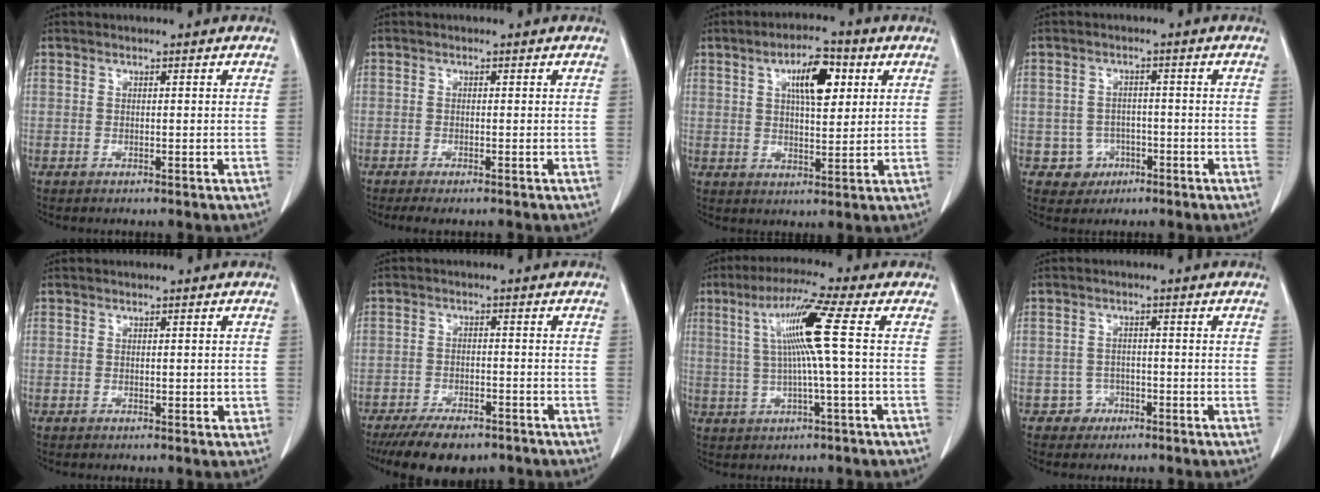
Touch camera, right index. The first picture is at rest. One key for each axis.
{"total": 3.3, "fx": -2.8, "fy": 0.6, "fz": 1.8, "tx": -0.023, "ty": -0.007, "tz": -0.037}
{"total": 8.1, "fx": 3.0, "fy": 2.7, "fz": 7.0, "tx": -0.117, "ty": 0.011, "tz": 0.050}
{"total": 3.8, "fx": -1.4, "fy": 3.5, "fz": -0.1, "tx": 0.010, "ty": 0.015, "tz": -0.013}
{"total": 1.5, "fx": -0.1, "fy": 0.8, "fz": 1.2, "tx": -0.017, "ty": 0.000, "tz": 0.005}
{"total": 9.6, "fx": -7.4, "fy": 3.8, "fz": 4.9, "tx": -0.073, "ty": -0.006, "tz": -0.112}
{"total": 9.3, "fx": 1.6, "fy": -1.5, "fz": 9.0, "tx": -0.168, "ty": 0.015, "tz": 0.033}
{"total": 2.4, "fx": -1.2, "fy": 2.0, "fz": -0.3, "tx": 0.014, "ty": 0.014, "tz": -0.020}